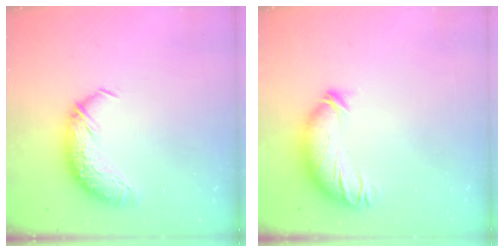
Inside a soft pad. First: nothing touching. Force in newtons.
{"total": 3.7, "press": 2.9, "slide": 2.3}